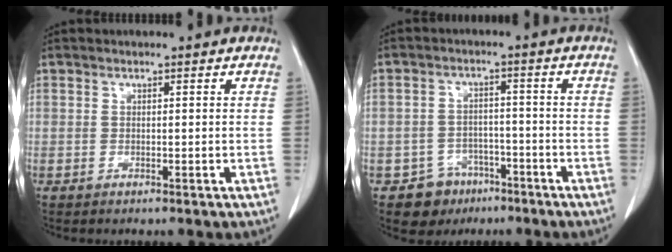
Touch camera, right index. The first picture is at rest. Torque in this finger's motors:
{"motor_torque": [-0.43, -0.12, -1.05, -0.21]}